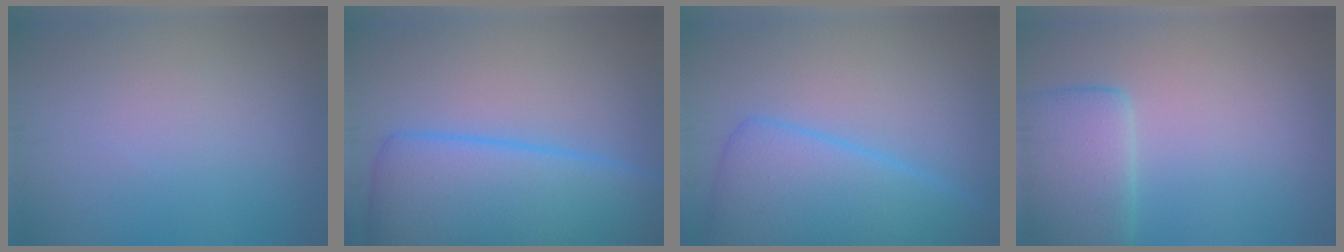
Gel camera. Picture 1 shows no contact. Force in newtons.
{"total": 11.0, "press": 10.9, "slide": 0.4}
{"total": 7.5, "press": 7.5, "slide": 0.3}
{"total": 5.5, "press": 5.5, "slide": 0.4}